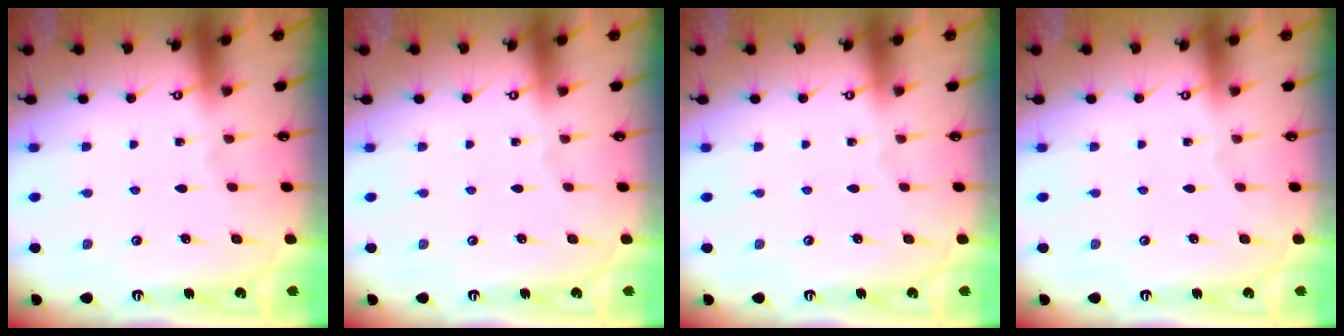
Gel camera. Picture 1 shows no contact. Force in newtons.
{"total": 0.0}
{"total": 0.0}
{"total": 0.0}